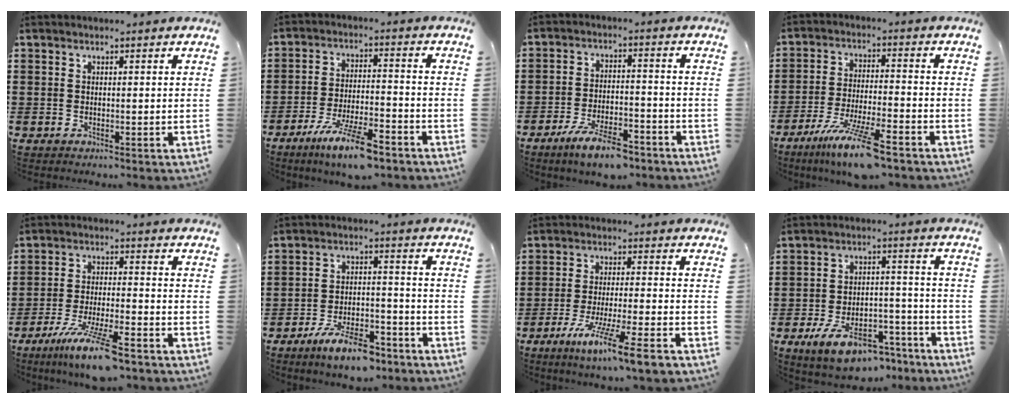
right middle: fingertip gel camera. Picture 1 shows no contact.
{"total": 9.2, "force": [-6.7, 1.6, 6.1], "torque": [-0.119, -0.001, -0.122]}
{"total": 7.3, "force": [-5.9, 1.6, 4.0], "torque": [-0.088, -0.003, -0.110]}
{"total": 10.4, "force": [-7.7, 0.8, 7.0], "torque": [-0.135, -0.005, -0.145]}
{"total": 10.0, "force": [-7.3, 0.8, 6.9], "torque": [-0.135, -0.007, -0.135]}
{"total": 8.5, "force": [-6.9, 2.1, 4.5], "torque": [-0.082, 0.014, -0.126]}
{"total": 8.9, "force": [-6.5, -0.1, 6.0], "torque": [-0.115, -0.014, -0.121]}
{"total": 9.4, "force": [-7.0, 3.1, 5.3], "torque": [-0.095, 0.022, -0.128]}